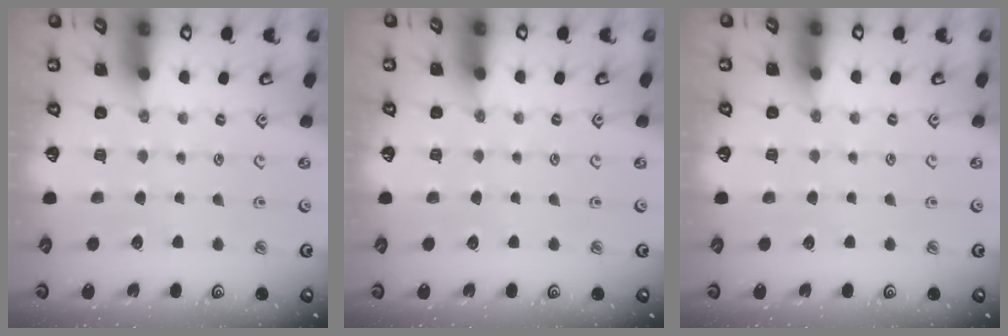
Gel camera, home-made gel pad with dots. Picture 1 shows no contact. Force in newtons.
{"total": 0.0}
{"total": 0.0}